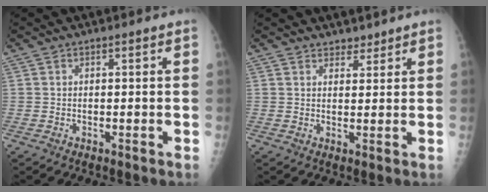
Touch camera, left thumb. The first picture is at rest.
{"total": 2.3, "force": [2.0, 1.0, 0.2], "torque": [0.013, -0.014, 0.028]}